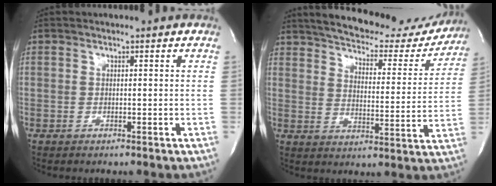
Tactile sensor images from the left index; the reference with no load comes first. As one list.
[{"total": 22.2, "force": [20.0, 6.0, 7.4], "torque": [-0.112, -0.028, 0.251]}]